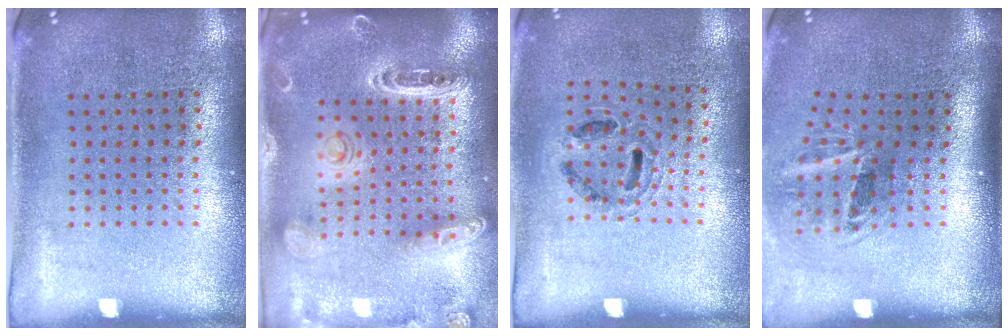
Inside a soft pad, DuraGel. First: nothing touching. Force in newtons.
{"total": 1.7, "press": 1.7, "slide": 0.3}
{"total": 0.9, "press": 0.8, "slide": 0.2}
{"total": 2.0, "press": 1.2, "slide": 1.6}